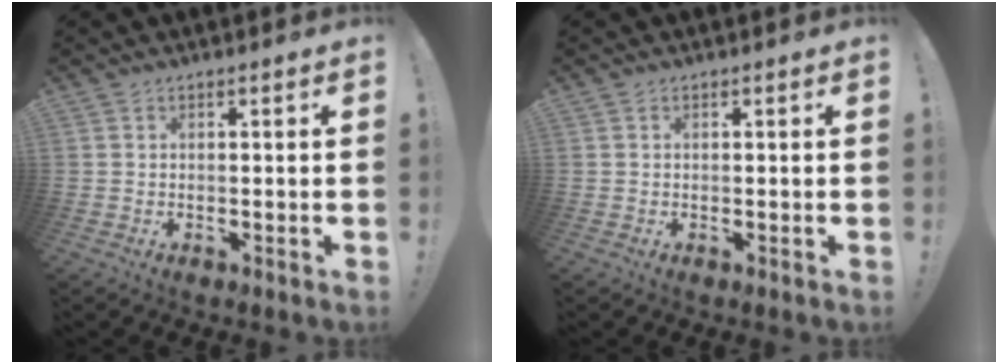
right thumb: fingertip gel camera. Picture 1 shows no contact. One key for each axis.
{"total": 0.0}